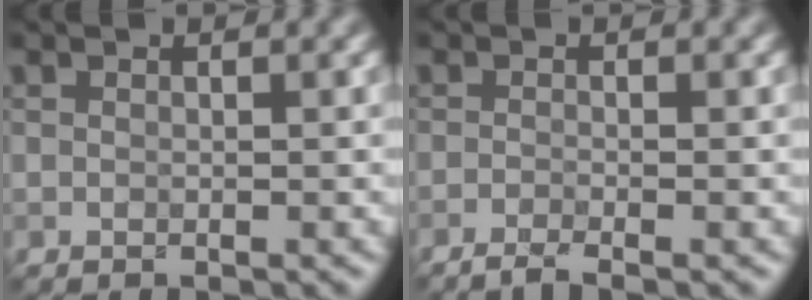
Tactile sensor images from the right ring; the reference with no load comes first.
{"total": 1.9, "force": [-1.5, 0.2, 1.2], "torque": [-0.024, -0.001, -0.036]}